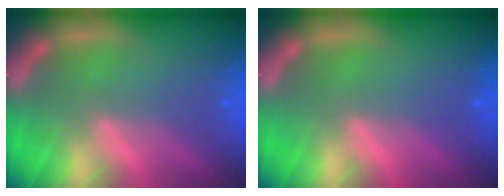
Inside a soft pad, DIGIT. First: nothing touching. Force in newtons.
{"total": 0.0}